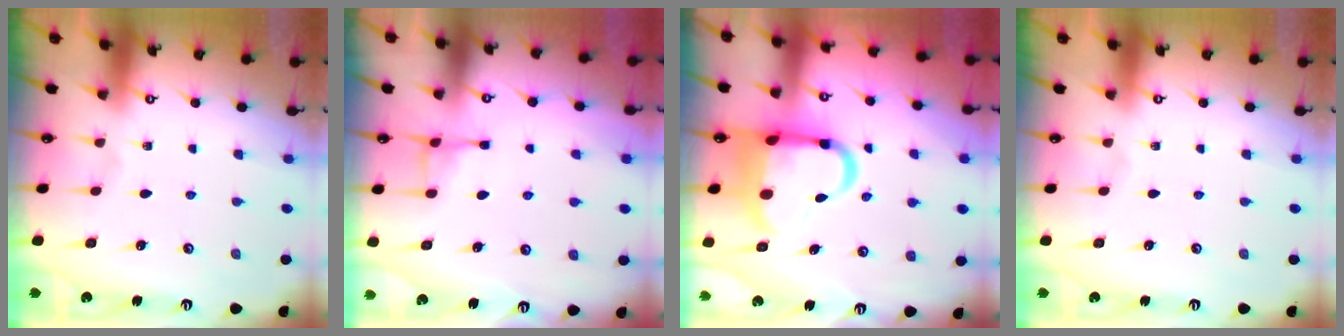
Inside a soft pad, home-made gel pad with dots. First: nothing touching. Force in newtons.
{"total": 4.3, "press": 4.2, "slide": 0.8}
{"total": 13.6, "press": 13.2, "slide": 2.9}
{"total": 0.0}